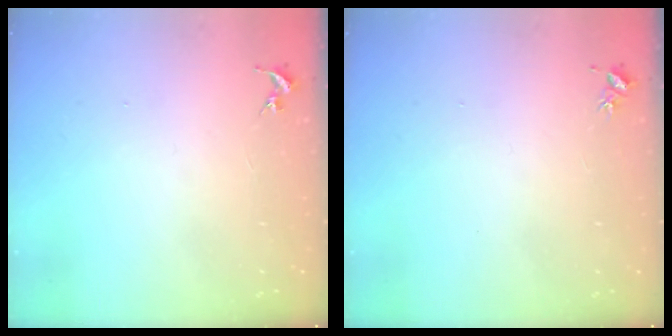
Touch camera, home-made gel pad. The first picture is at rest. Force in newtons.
{"total": 3.1, "press": 3.0, "slide": 0.3}